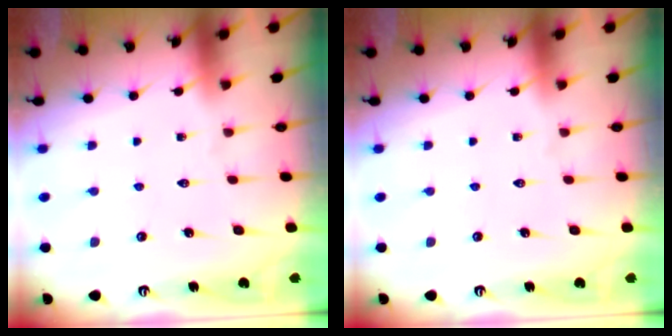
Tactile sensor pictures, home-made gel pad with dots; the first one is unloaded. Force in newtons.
{"total": 0.0}